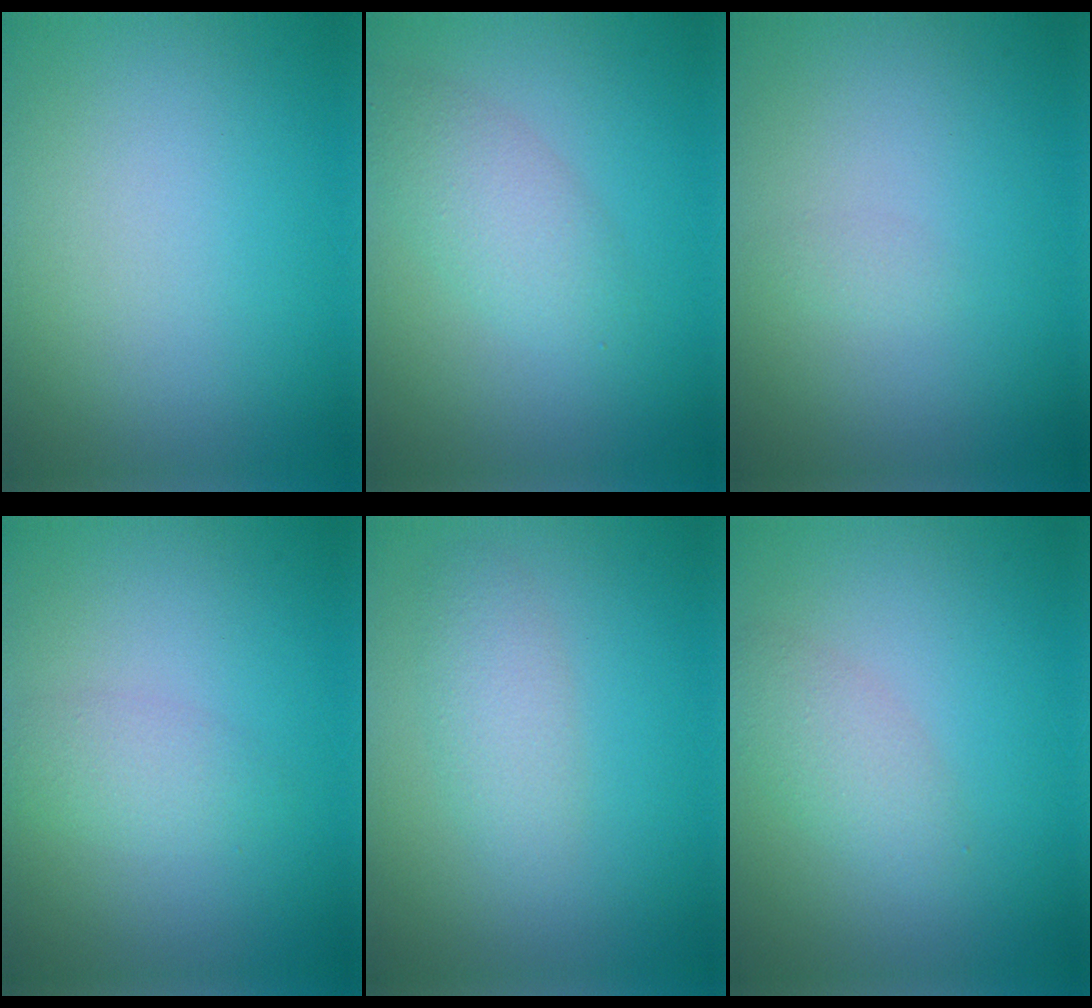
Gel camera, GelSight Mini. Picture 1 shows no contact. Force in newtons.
{"total": 2.9, "press": 2.8, "slide": 0.3}
{"total": 0.5, "press": 0.5, "slide": 0.0}
{"total": 1.9, "press": 1.9, "slide": 0.1}
{"total": 2.2, "press": 2.2, "slide": 0.1}
{"total": 2.2, "press": 2.2, "slide": 0.1}